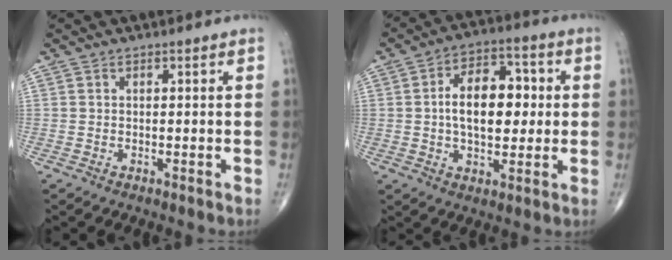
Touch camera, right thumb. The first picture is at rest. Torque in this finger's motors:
{"motor_torque": [0.06, 0.26, 0.29, -0.14, 0.30]}